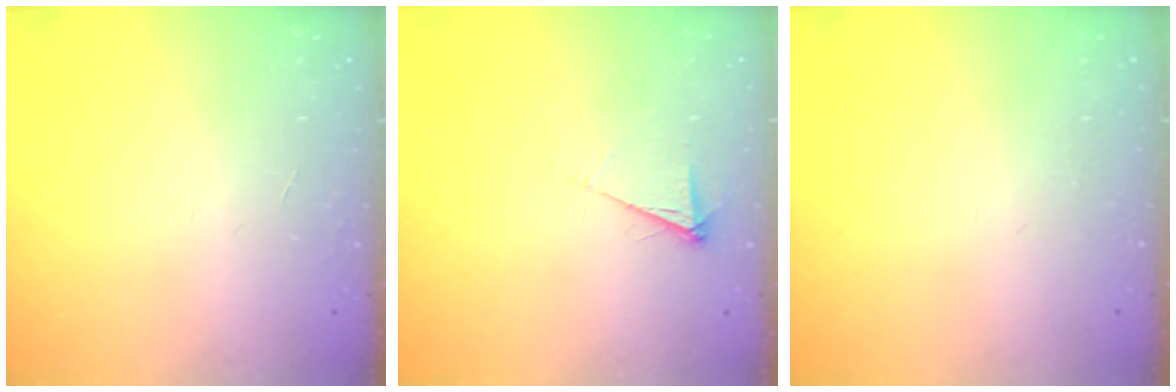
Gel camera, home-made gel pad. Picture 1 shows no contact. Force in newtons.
{"total": 4.5, "press": 4.5, "slide": 0.6}
{"total": 0.0}